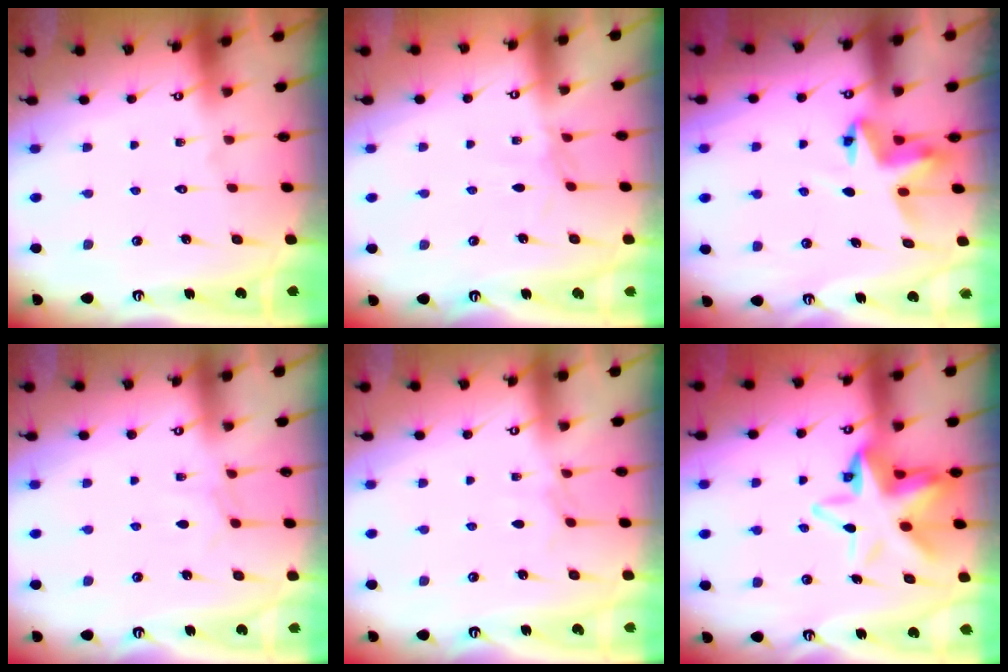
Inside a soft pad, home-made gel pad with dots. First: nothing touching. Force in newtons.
{"total": 2.3, "press": 2.2, "slide": 0.4}
{"total": 5.5, "press": 5.5, "slide": 0.1}
{"total": 4.0, "press": 3.9, "slide": 0.6}
{"total": 2.8, "press": 2.8, "slide": 0.5}
{"total": 12.5, "press": 12.4, "slide": 1.7}